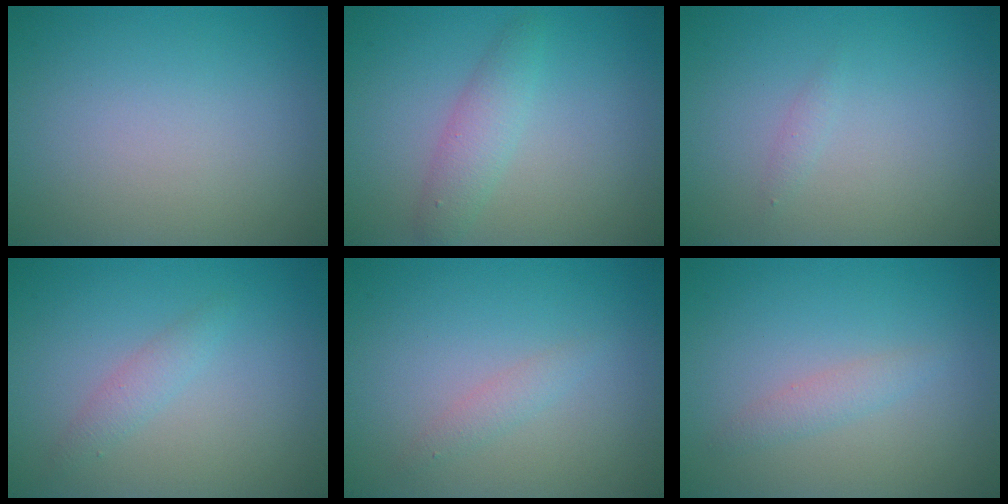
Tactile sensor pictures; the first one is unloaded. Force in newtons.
{"total": 2.4, "press": 2.4, "slide": 0.1}
{"total": 0.6, "press": 0.6, "slide": 0.0}
{"total": 1.4, "press": 1.4, "slide": 0.1}
{"total": 1.1, "press": 1.1, "slide": 0.0}
{"total": 1.3, "press": 1.3, "slide": 0.0}